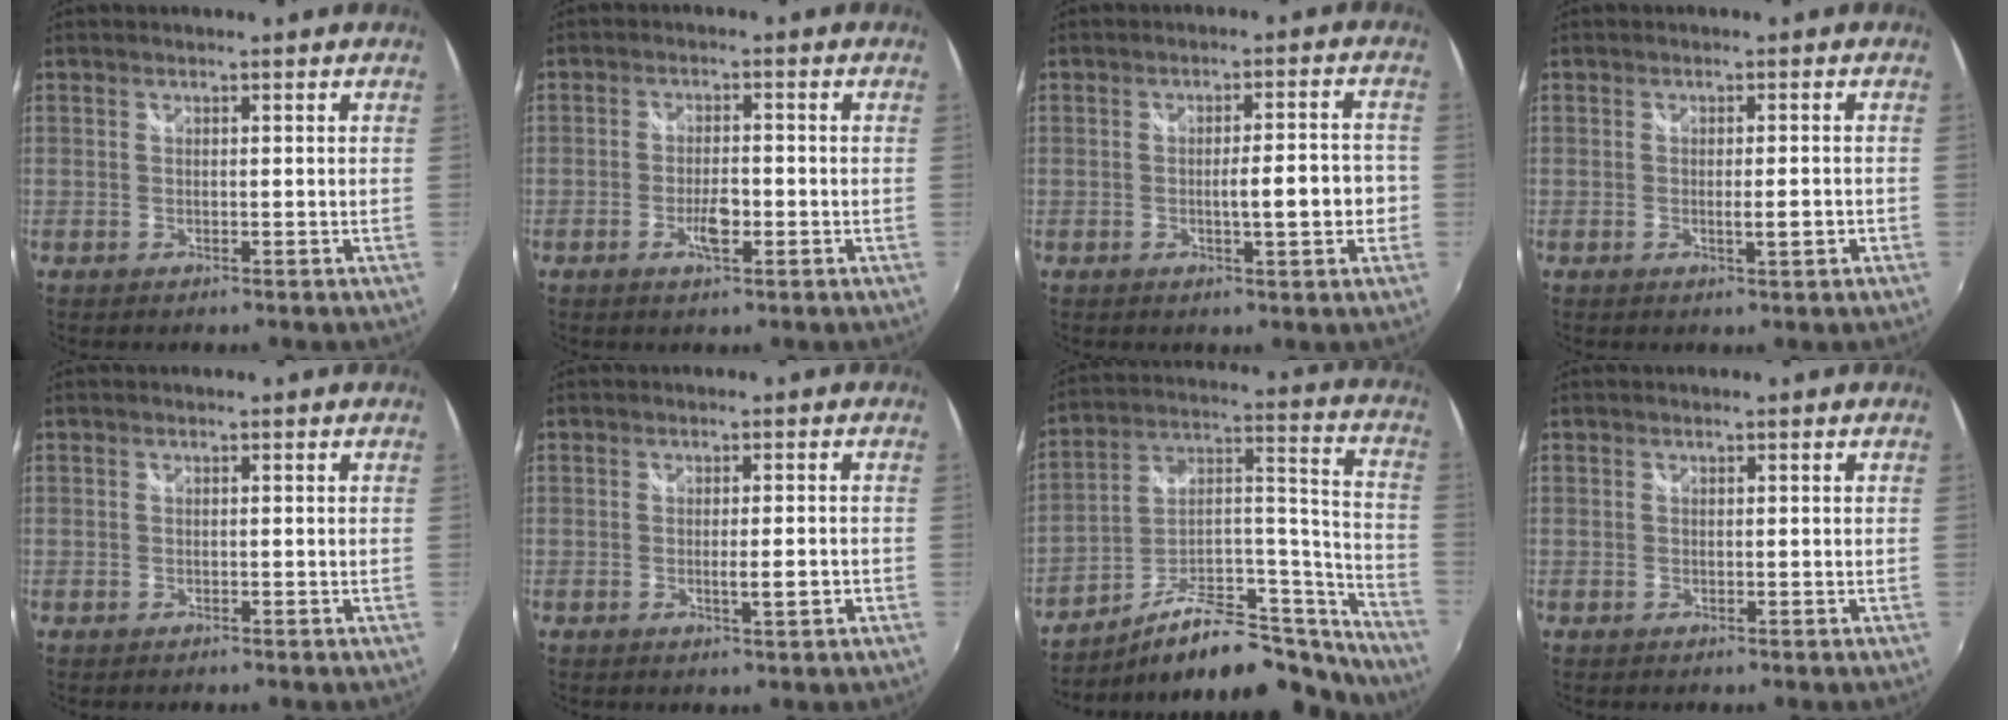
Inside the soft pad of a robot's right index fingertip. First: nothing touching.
{"total": 4.0, "force": [-1.4, 1.4, 3.5], "torque": [-0.070, -0.002, -0.027]}
{"total": 7.2, "force": [-1.5, 1.3, 6.9], "torque": [-0.106, -0.001, -0.015]}
{"total": 3.0, "force": [-0.8, 0.4, 2.9], "torque": [-0.044, -0.004, -0.012]}
{"total": 0.6, "force": [-0.4, 0.4, -0.2], "torque": [0.002, -0.002, -0.006]}
{"total": 3.4, "force": [-0.9, 0.3, 3.3], "torque": [-0.051, -0.006, -0.013]}
{"total": 22.9, "force": [-18.7, 6.9, 11.3], "torque": [-0.136, 0.041, -0.277]}
{"total": 0.0}